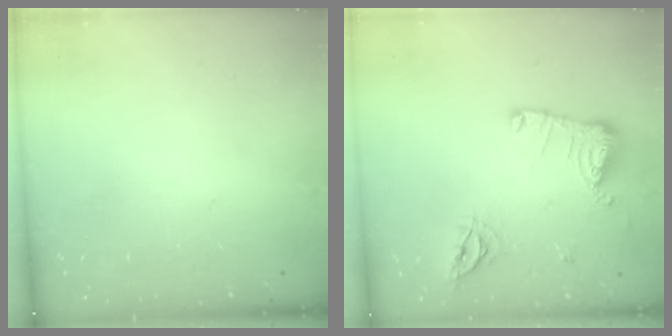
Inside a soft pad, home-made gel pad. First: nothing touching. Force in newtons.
{"total": 12.8, "press": 12.8, "slide": 0.5}